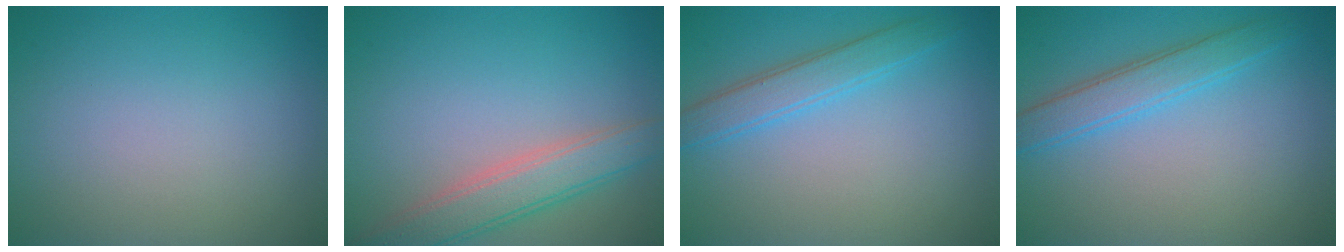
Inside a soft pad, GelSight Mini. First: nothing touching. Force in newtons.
{"total": 4.2, "press": 4.2, "slide": 0.3}
{"total": 2.9, "press": 2.9, "slide": 0.0}
{"total": 3.2, "press": 3.2, "slide": 0.1}